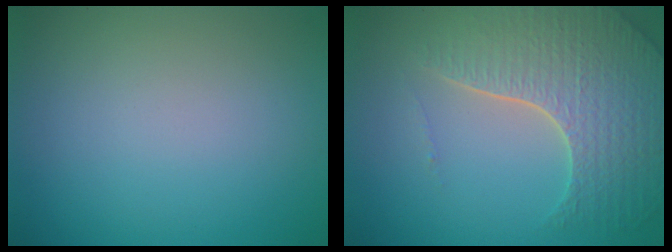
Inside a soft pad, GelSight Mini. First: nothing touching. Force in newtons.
{"total": 6.5, "press": 5.0, "slide": 4.2}